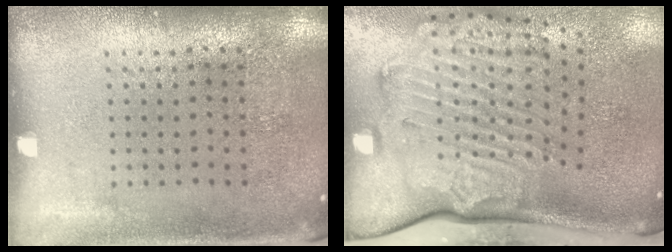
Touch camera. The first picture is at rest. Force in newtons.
{"total": 3.6, "press": 2.3, "slide": 2.7}